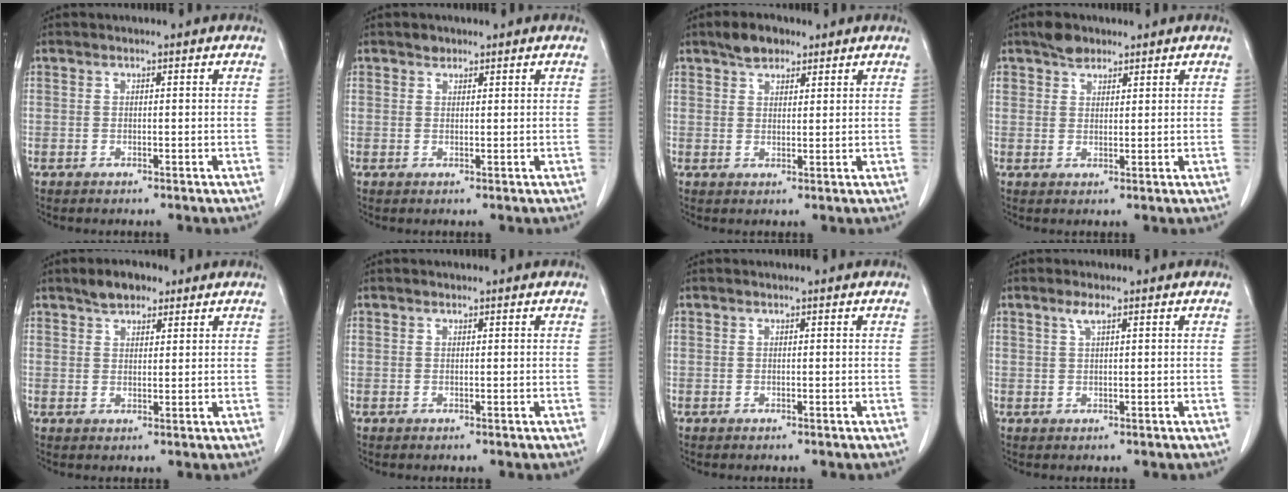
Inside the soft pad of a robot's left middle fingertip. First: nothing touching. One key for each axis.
{"total": 1.1, "fx": 0.9, "fy": 0.6, "fz": 0.2, "tx": -0.005, "ty": 0.004, "tz": 0.014}
{"total": 4.1, "fx": 3.0, "fy": 2.0, "fz": 2.0, "tx": -0.040, "ty": 0.011, "tz": 0.054}
{"total": 3.2, "fx": 2.5, "fy": 1.8, "fz": 1.0, "tx": -0.022, "ty": 0.009, "tz": 0.046}
{"total": 4.4, "fx": 3.2, "fy": 2.0, "fz": 2.3, "tx": -0.044, "ty": 0.012, "tz": 0.055}
{"total": 0.0}
{"total": 0.0}
{"total": 1.6, "fx": 0.9, "fy": 0.1, "fz": 1.3, "tx": -0.029, "ty": 0.004, "tz": 0.020}